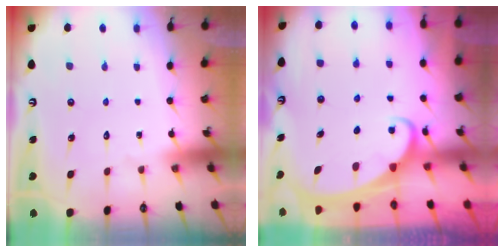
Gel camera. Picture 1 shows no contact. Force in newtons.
{"total": 2.2, "press": 2.2, "slide": 0.2}